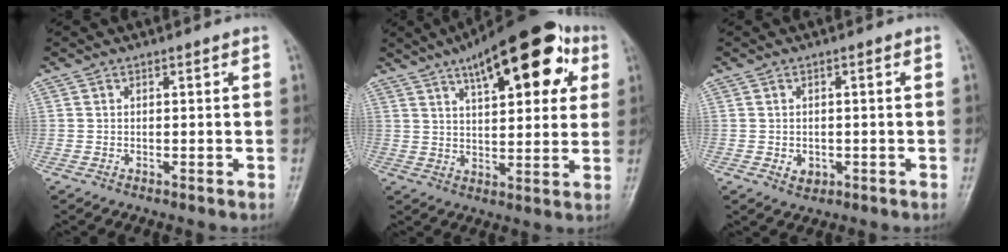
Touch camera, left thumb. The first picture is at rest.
{"total": 20.0, "force": [9.1, 8.0, 16.0], "torque": [-0.201, -0.002, 0.131]}
{"total": 2.5, "force": [-0.6, 2.0, 1.4], "torque": [-0.011, 0.001, -0.005]}